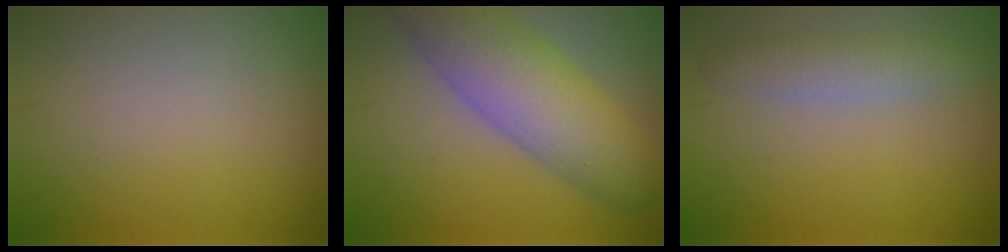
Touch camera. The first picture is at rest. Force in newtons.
{"total": 8.1, "press": 8.1, "slide": 0.4}
{"total": 2.5, "press": 2.5, "slide": 0.1}